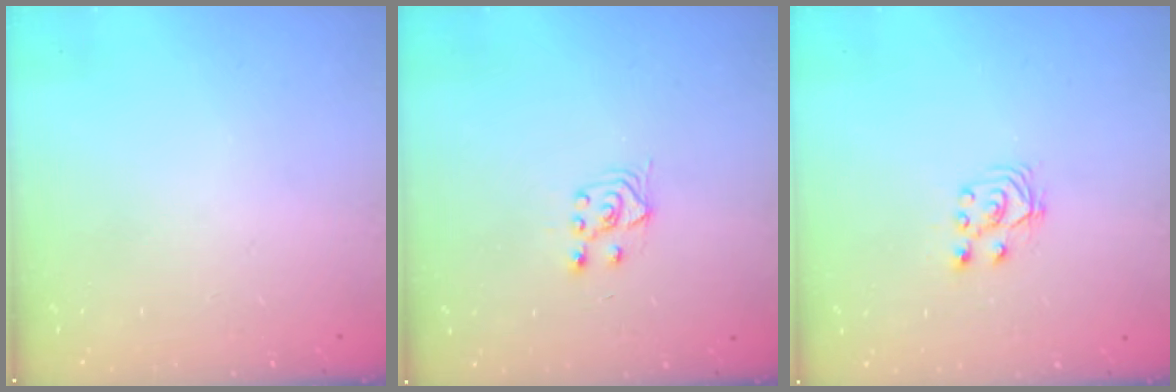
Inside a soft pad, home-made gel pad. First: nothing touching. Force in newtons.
{"total": 3.9, "press": 3.8, "slide": 0.9}
{"total": 3.1, "press": 3.0, "slide": 0.7}